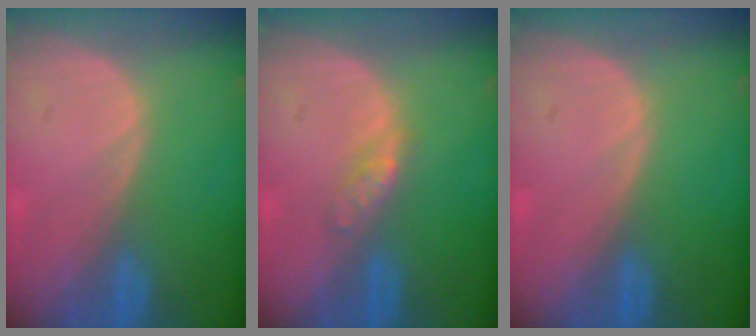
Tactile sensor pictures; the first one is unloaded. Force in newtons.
{"total": 2.4, "press": 2.4, "slide": 0.2}
{"total": 0.0}